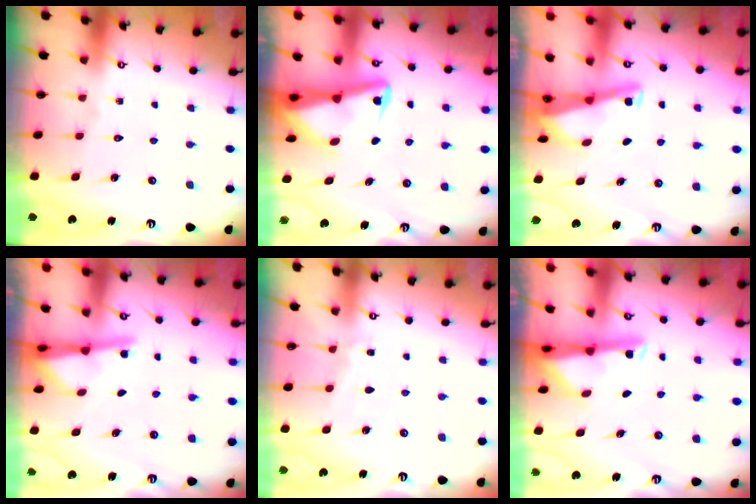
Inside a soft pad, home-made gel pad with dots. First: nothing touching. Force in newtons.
{"total": 5.3, "press": 5.2, "slide": 0.9}
{"total": 3.0, "press": 3.0, "slide": 0.3}
{"total": 2.9, "press": 2.8, "slide": 0.5}
{"total": 4.5, "press": 4.4, "slide": 0.6}
{"total": 2.8, "press": 2.8, "slide": 0.6}